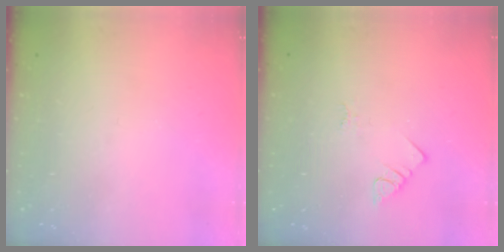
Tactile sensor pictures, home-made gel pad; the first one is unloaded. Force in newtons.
{"total": 2.0, "press": 2.0, "slide": 0.4}